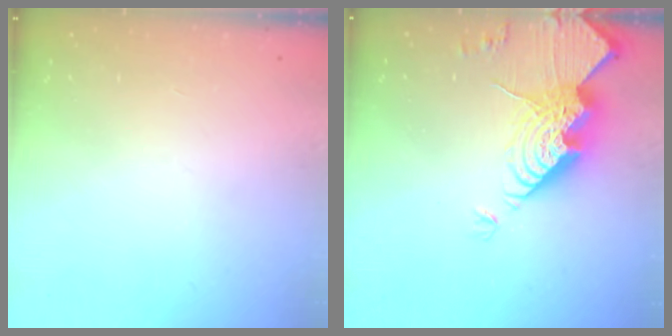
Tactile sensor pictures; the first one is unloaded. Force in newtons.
{"total": 16.2, "press": 16.1, "slide": 1.4}